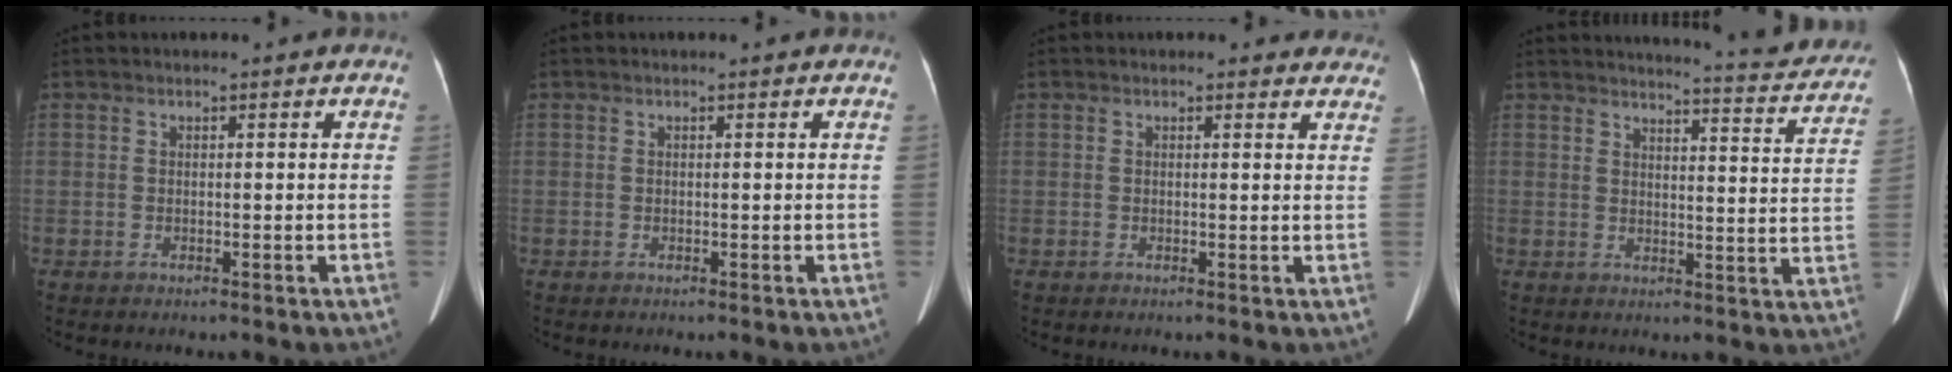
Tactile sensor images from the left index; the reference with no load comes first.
{"total": 0.0}
{"total": 4.4, "force": [4.0, 1.8, 0.5], "torque": [0.017, -0.009, 0.019]}
{"total": 14.7, "force": [14.2, 0.6, 3.7], "torque": [-0.042, -0.068, 0.147]}